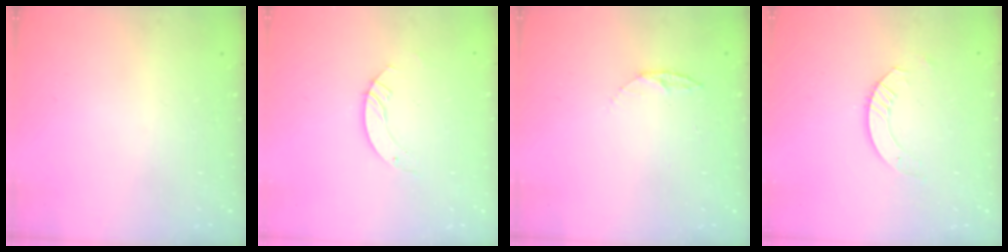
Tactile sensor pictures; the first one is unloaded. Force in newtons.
{"total": 3.5, "press": 3.5, "slide": 0.2}
{"total": 4.4, "press": 4.4, "slide": 0.5}
{"total": 3.8, "press": 3.8, "slide": 0.4}